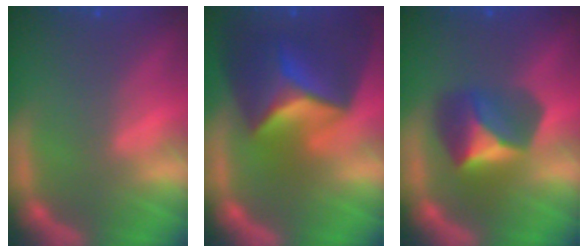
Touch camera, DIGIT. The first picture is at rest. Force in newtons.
{"total": 10.0}
{"total": 4.9}